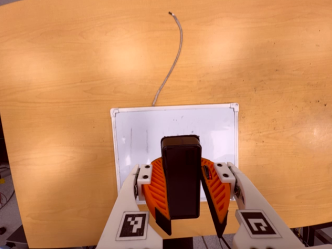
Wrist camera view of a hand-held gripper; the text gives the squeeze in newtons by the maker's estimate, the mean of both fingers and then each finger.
{"total": 9.8, "left": 10.0, "right": 9.5}